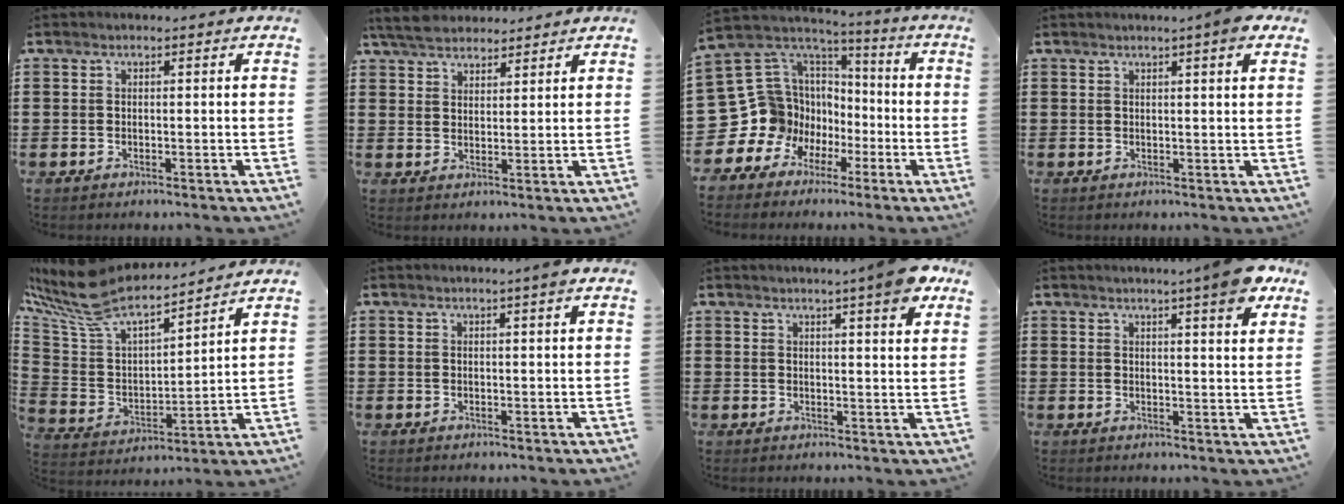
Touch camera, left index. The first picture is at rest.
{"total": 4.7, "force": [4.3, 1.4, 1.2], "torque": [-0.038, -0.003, 0.081]}
{"total": 13.6, "force": [-3.1, 13.0, 2.8], "torque": [-0.135, -0.031, -0.022]}
{"total": 3.0, "force": [2.1, -0.2, 2.1], "torque": [-0.037, -0.003, 0.035]}
{"total": 10.1, "force": [8.9, 2.7, 4.2], "torque": [-0.128, -0.055, 0.152]}
{"total": 1.5, "force": [1.0, -0.3, 1.1], "torque": [-0.022, -0.002, 0.018]}
{"total": 6.3, "force": [4.8, 0.0, 4.1], "torque": [-0.067, -0.014, 0.080]}
{"total": 6.8, "force": [5.3, 0.0, 4.2], "torque": [-0.064, -0.020, 0.088]}